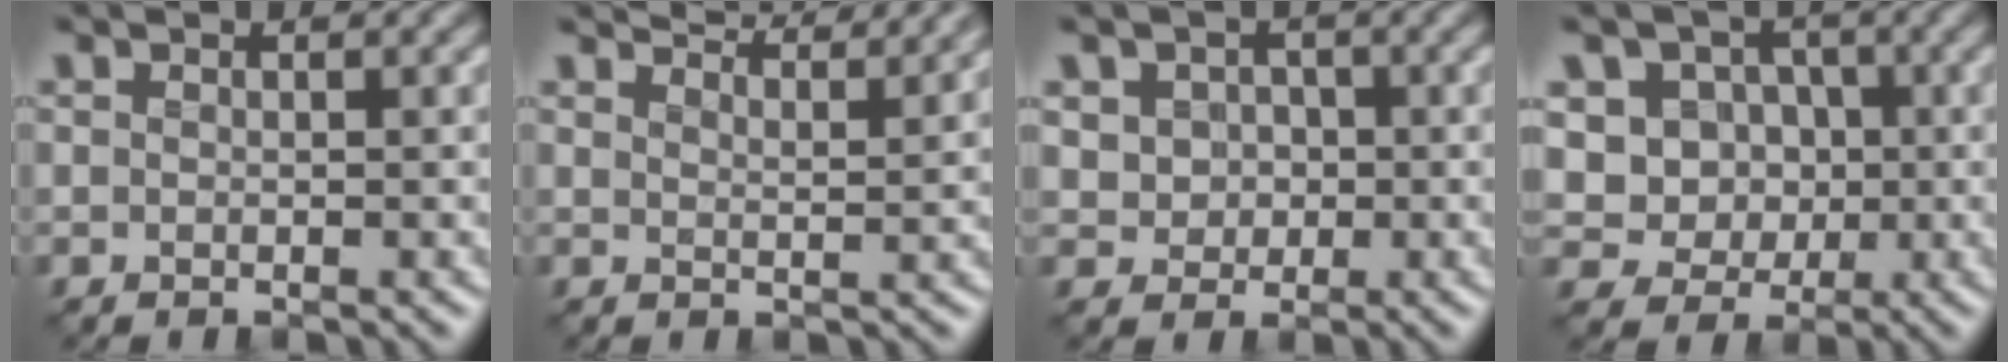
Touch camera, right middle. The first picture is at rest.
{"total": 5.7, "force": [5.1, 1.0, 2.3], "torque": [-0.024, 0.015, 0.043]}
{"total": 3.0, "force": [0.1, 2.8, 1.2], "torque": [-0.025, 0.002, 0.001]}
{"total": 5.8, "force": [0.5, 5.3, 2.4], "torque": [-0.036, 0.013, -0.004]}